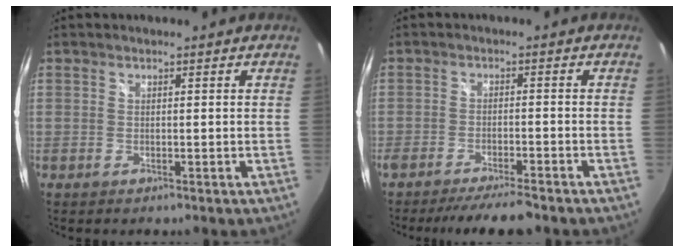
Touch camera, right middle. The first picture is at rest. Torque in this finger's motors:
{"motor_torque": [0.27, -0.24, 0.11, 0.05]}